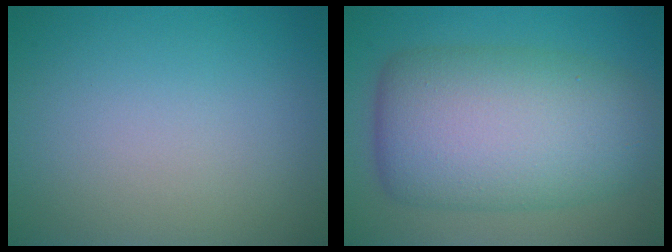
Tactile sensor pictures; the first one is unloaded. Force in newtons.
{"total": 11.4, "press": 11.4, "slide": 0.1}